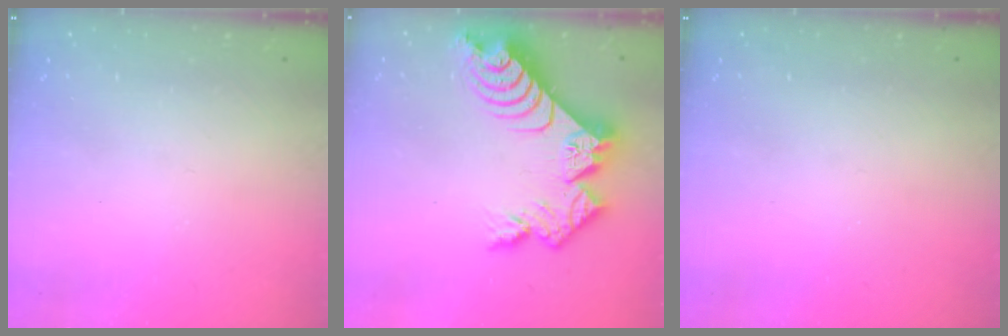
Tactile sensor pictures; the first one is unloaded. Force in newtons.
{"total": 13.3, "press": 13.2, "slide": 1.2}
{"total": 0.0}